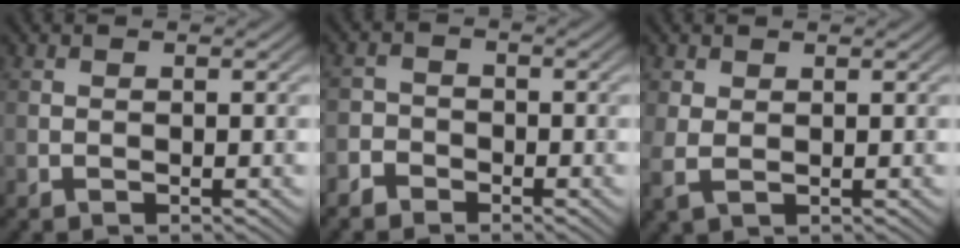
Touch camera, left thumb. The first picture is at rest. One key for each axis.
{"total": 2.5, "fx": -1.9, "fy": 1.7, "fz": 0.4, "tx": 0.003, "ty": 0.003, "tz": -0.049}
{"total": 2.3, "fx": 0.7, "fy": 1.4, "fz": 1.6, "tx": -0.048, "ty": -0.001, "tz": 0.016}